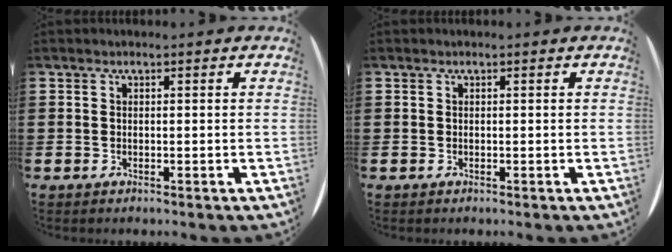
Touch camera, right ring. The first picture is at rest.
{"total": 0.0}